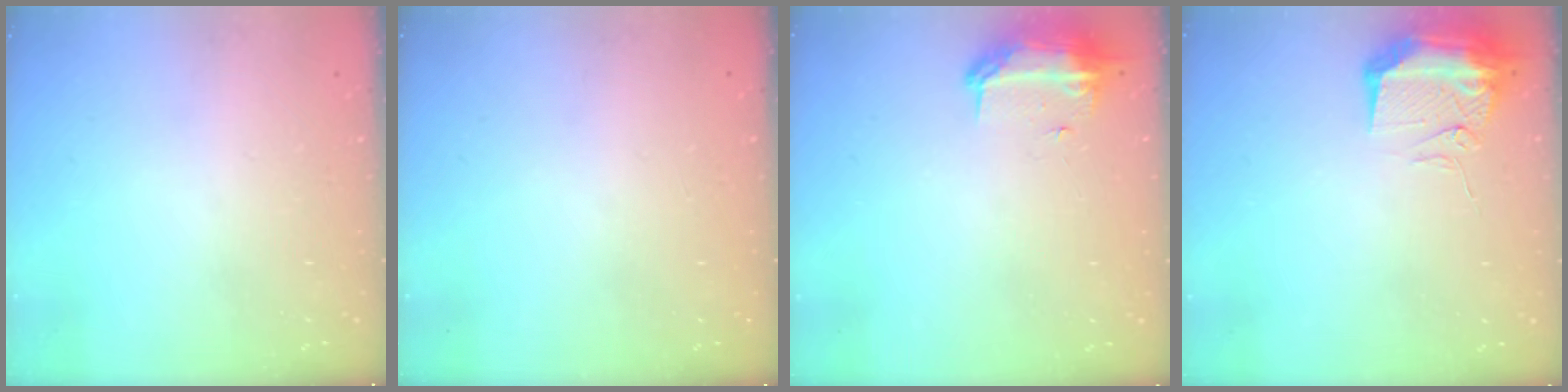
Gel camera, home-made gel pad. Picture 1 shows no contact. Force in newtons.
{"total": 0.0}
{"total": 8.7, "press": 8.5, "slide": 1.8}
{"total": 13.0, "press": 11.5, "slide": 6.2}